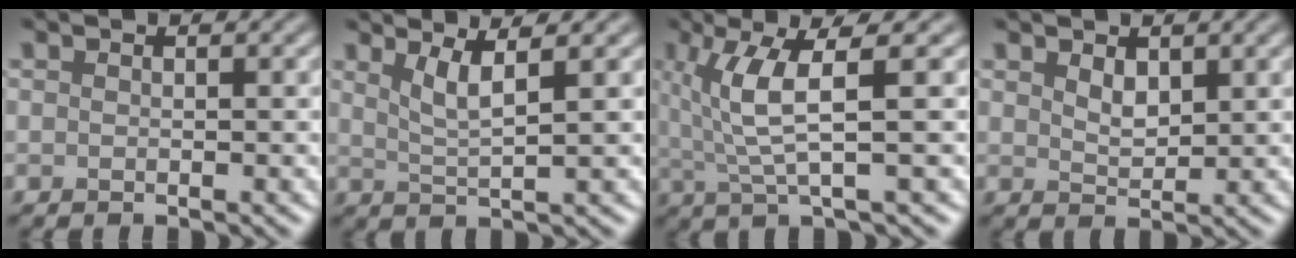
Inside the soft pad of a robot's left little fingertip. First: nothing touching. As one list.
[{"total": 2.8, "force": [1.5, 0.5, 2.3], "torque": [-0.037, -0.004, 0.031]}, {"total": 5.2, "force": [1.4, 0.8, 4.9], "torque": [-0.101, 0.006, 0.027]}, {"total": 1.8, "force": [1.1, 1.0, 1.1], "torque": [-0.022, -0.002, 0.025]}]